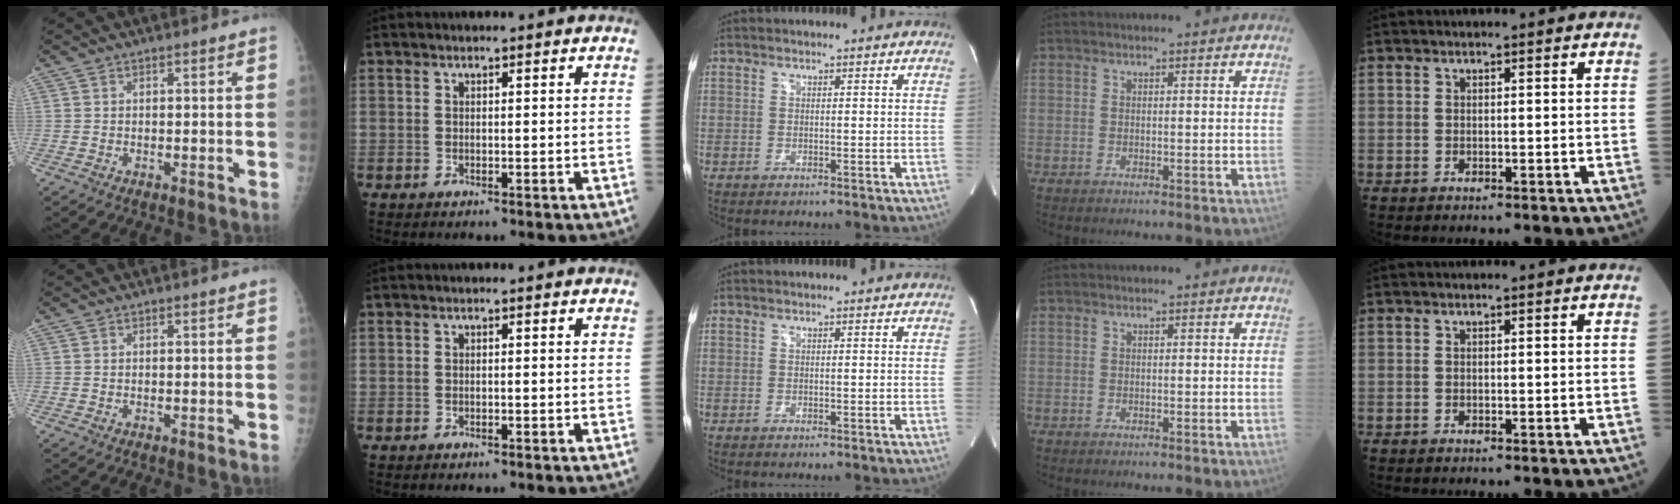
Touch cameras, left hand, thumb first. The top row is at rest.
{}